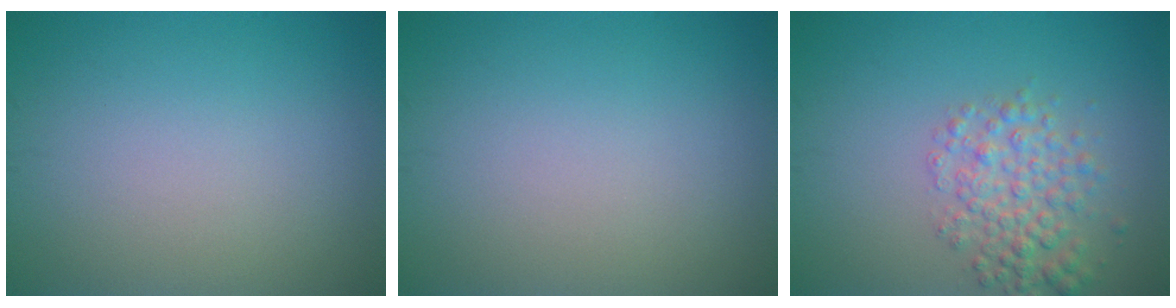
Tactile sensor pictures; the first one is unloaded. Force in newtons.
{"total": 0.0}
{"total": 3.9, "press": 3.9, "slide": 0.1}